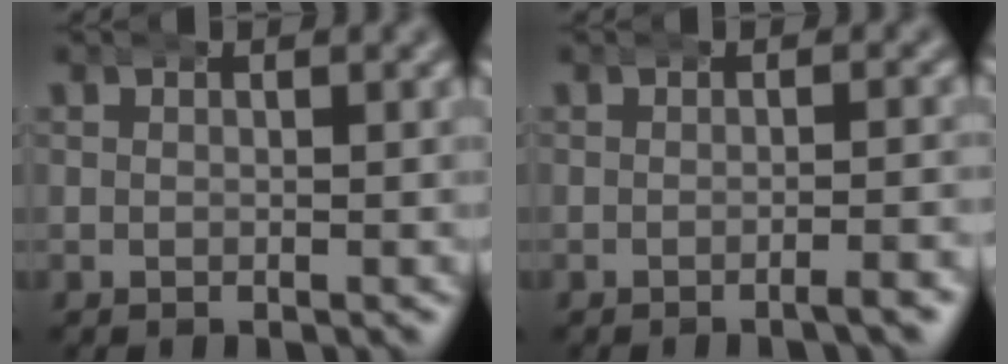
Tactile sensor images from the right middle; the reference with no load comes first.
{"total": 1.4, "force": [-1.1, -0.2, 0.9], "torque": [-0.011, 0.006, -0.020]}